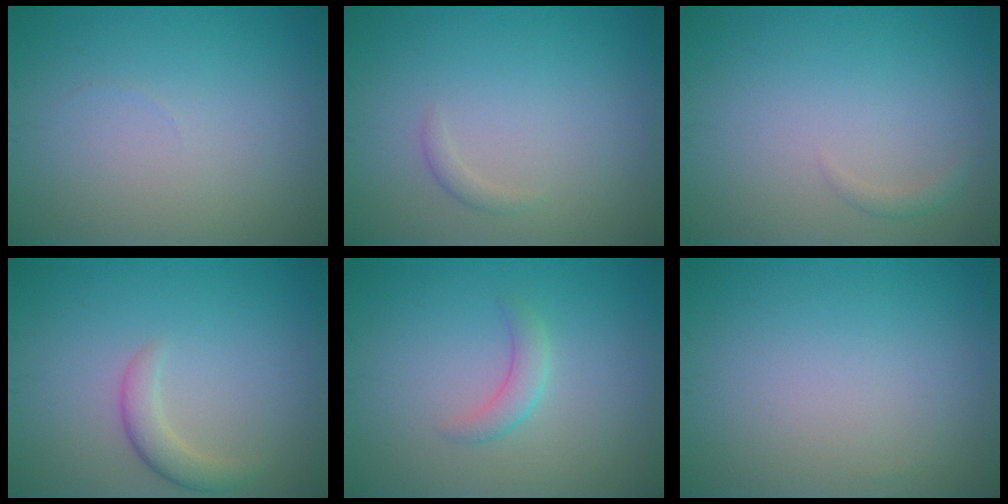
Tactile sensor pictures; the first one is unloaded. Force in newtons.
{"total": 0.8, "press": 0.8, "slide": 0.1}
{"total": 0.8, "press": 0.8, "slide": 0.1}
{"total": 2.2, "press": 2.2, "slide": 0.2}
{"total": 1.7, "press": 1.7, "slide": 0.1}
{"total": 0.0}